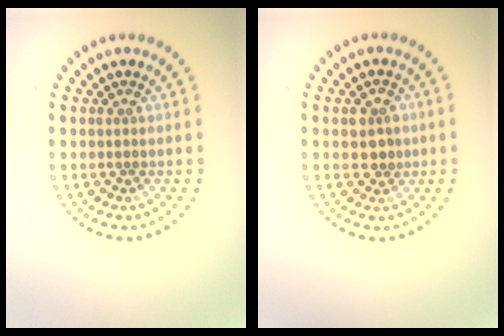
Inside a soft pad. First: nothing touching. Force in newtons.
{"total": 2.1, "press": 2.1, "slide": 0.5}